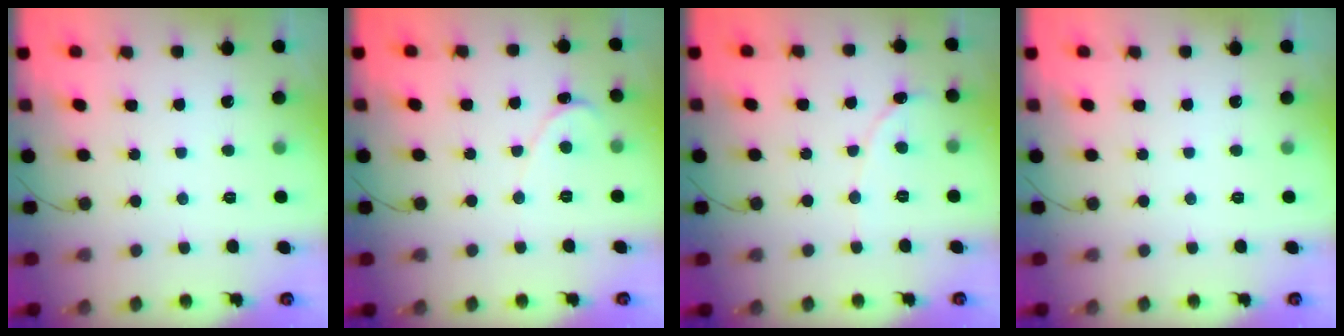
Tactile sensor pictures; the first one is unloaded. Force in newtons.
{"total": 0.6, "press": 0.6, "slide": 0.1}
{"total": 1.1, "press": 1.1, "slide": 0.1}
{"total": 0.0}